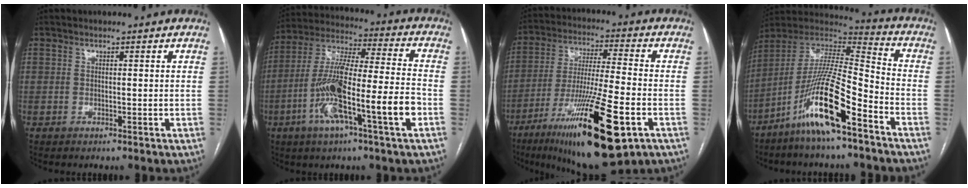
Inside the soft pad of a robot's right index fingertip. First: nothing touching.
{"total": 17.5, "force": [-5.9, 1.1, 16.4], "torque": [-0.308, 0.000, -0.107]}
{"total": 21.7, "force": [-10.1, 2.8, 19.0], "torque": [-0.318, -0.041, -0.165]}
{"total": 16.6, "force": [-9.6, 1.7, 13.4], "torque": [-0.271, -0.011, -0.179]}